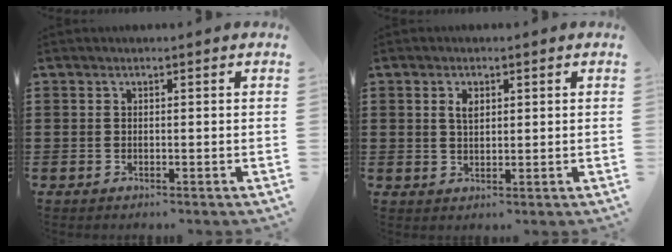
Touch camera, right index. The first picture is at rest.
{"total": 2.2, "force": [0.9, 1.2, 1.6], "torque": [-0.036, 0.006, 0.015]}